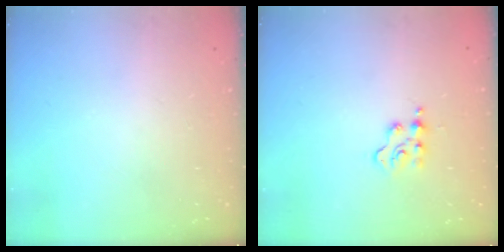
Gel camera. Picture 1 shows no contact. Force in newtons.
{"total": 3.0, "press": 3.0, "slide": 0.5}